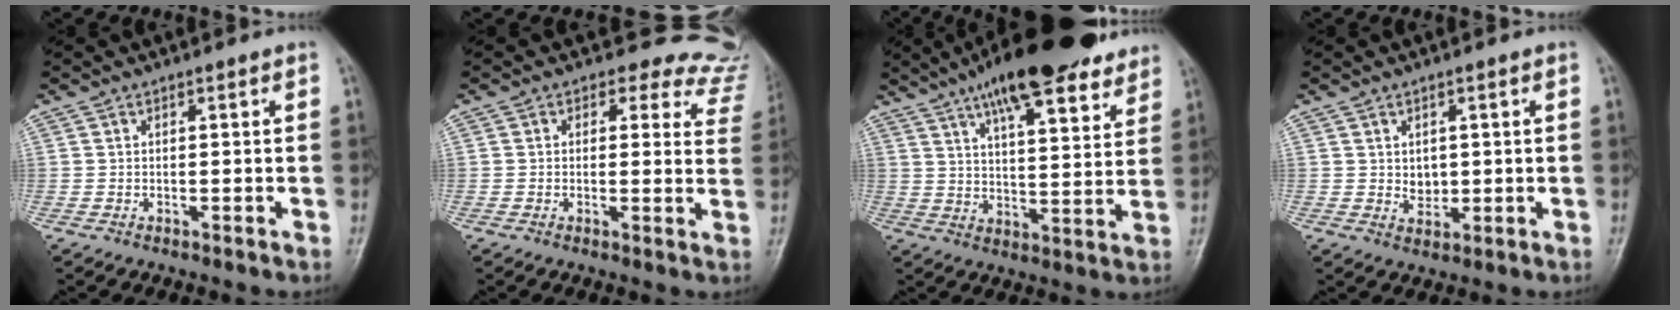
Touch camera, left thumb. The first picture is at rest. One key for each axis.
{"total": 11.7, "fx": 10.5, "fy": 5.0, "fz": 1.0, "tx": 0.048, "ty": -0.063, "tz": 0.078}
{"total": 20.6, "fx": 13.9, "fy": 6.3, "fz": 13.7, "tx": -0.181, "ty": -0.034, "tz": 0.209}
{"total": 3.0, "fx": 0.5, "fy": 2.4, "fz": 1.7, "tx": -0.015, "ty": -0.007, "tz": 0.014}